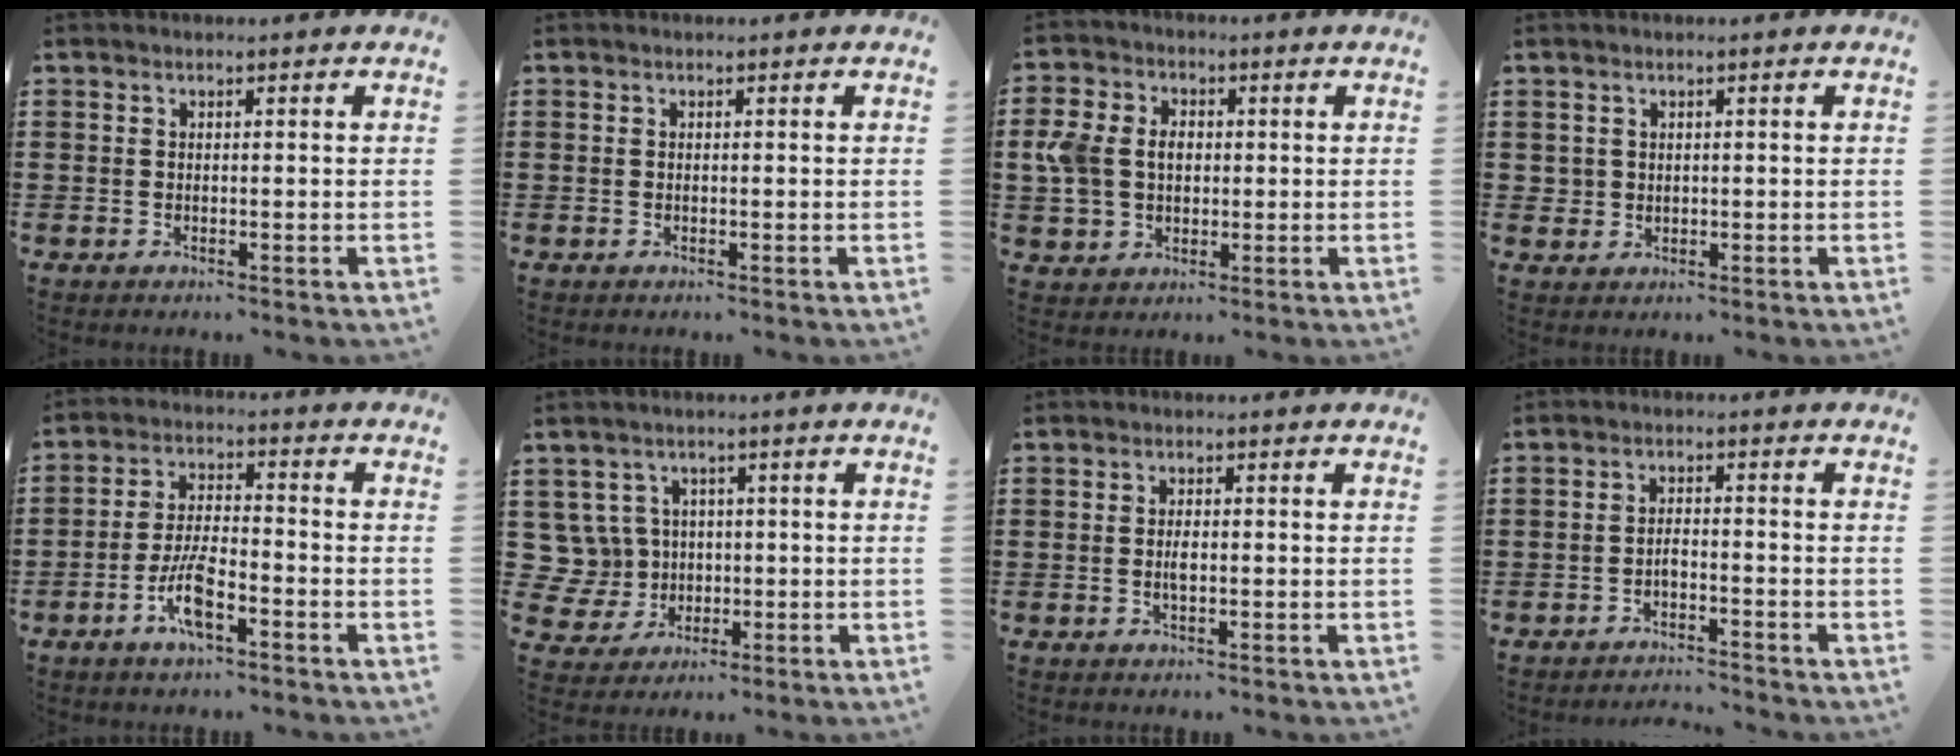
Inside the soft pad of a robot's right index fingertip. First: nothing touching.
{"total": 0.0}
{"total": 6.2, "force": [0.3, 5.0, 3.6], "torque": [-0.110, 0.006, -0.003]}
{"total": 1.3, "force": [0.5, 1.2, 0.2], "torque": [-0.009, 0.005, 0.009]}
{"total": 6.7, "force": [-3.3, 2.0, 5.4], "torque": [-0.126, -0.007, -0.067]}
{"total": 6.2, "force": [0.8, 6.0, 1.4], "torque": [-0.080, 0.004, 0.016]}
{"total": 2.0, "force": [-0.2, 0.7, 1.9], "torque": [-0.043, -0.004, -0.005]}
{"total": 2.2, "force": [-2.1, 0.2, 0.5], "torque": [-0.018, 0.000, -0.045]}